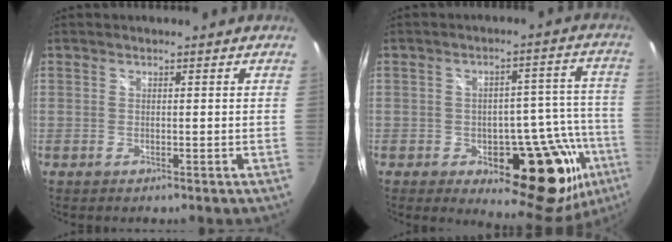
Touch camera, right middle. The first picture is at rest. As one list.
[{"total": 19.6, "force": [-8.4, 9.5, 14.9], "torque": [-0.177, -0.002, -0.098]}]